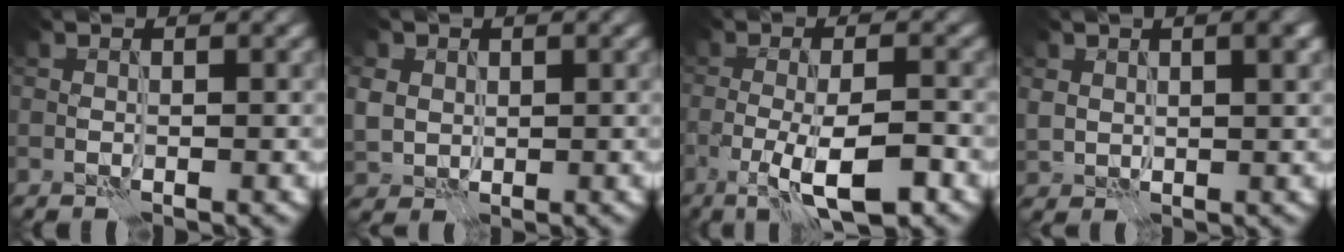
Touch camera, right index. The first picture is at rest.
{"total": 3.2, "force": [0.9, 2.8, 1.2], "torque": [-0.048, 0.004, 0.025]}
{"total": 6.6, "force": [-3.0, 1.6, 5.7], "torque": [-0.099, -0.001, -0.054]}
{"total": 3.7, "force": [1.5, 2.3, 2.5], "torque": [-0.053, -0.001, 0.026]}